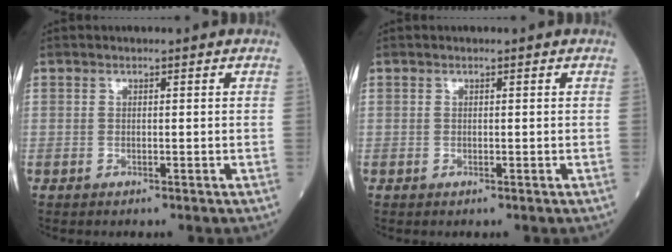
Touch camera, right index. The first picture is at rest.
{"total": 0.0}